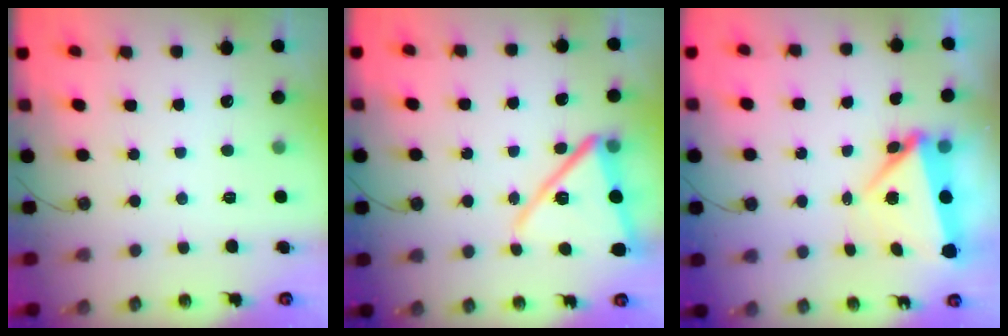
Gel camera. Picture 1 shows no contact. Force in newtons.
{"total": 14.8, "press": 14.6, "slide": 1.8}
{"total": 7.3, "press": 6.2, "slide": 3.9}